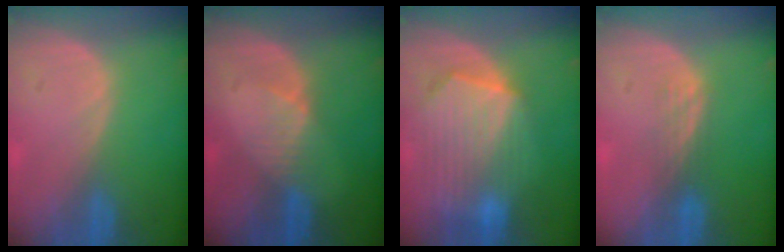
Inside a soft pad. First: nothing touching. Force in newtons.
{"total": 2.7, "press": 2.7, "slide": 0.3}
{"total": 10.4, "press": 9.1, "slide": 5.1}
{"total": 2.2, "press": 2.2, "slide": 0.2}